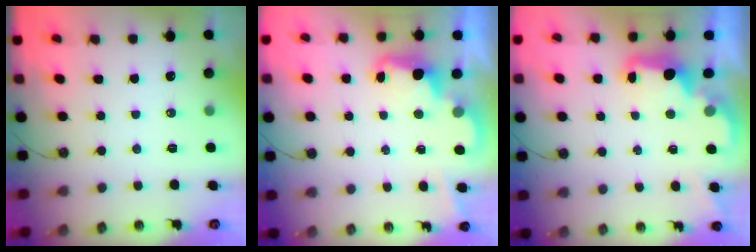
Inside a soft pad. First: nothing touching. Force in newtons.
{"total": 2.4, "press": 2.3, "slide": 0.6}
{"total": 2.8, "press": 2.6, "slide": 0.9}